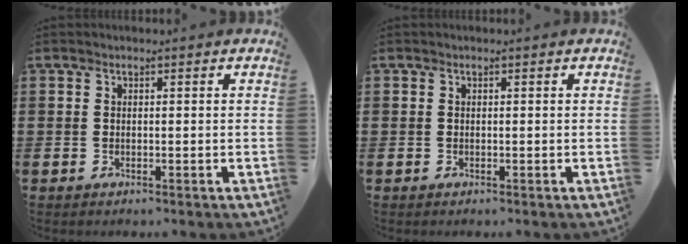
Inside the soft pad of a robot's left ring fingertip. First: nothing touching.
{"total": 0.0}